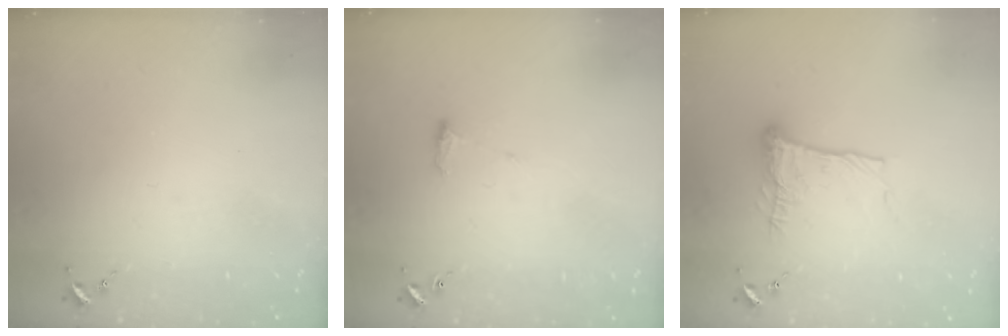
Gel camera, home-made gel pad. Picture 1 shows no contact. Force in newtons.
{"total": 6.1, "press": 6.0, "slide": 0.9}
{"total": 11.7, "press": 11.7, "slide": 0.8}